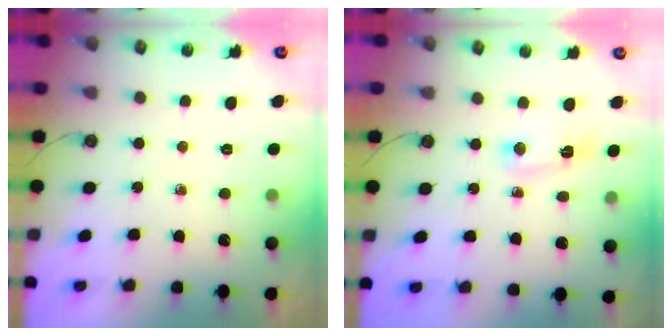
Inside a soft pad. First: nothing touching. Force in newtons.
{"total": 3.5, "press": 3.1, "slide": 1.5}